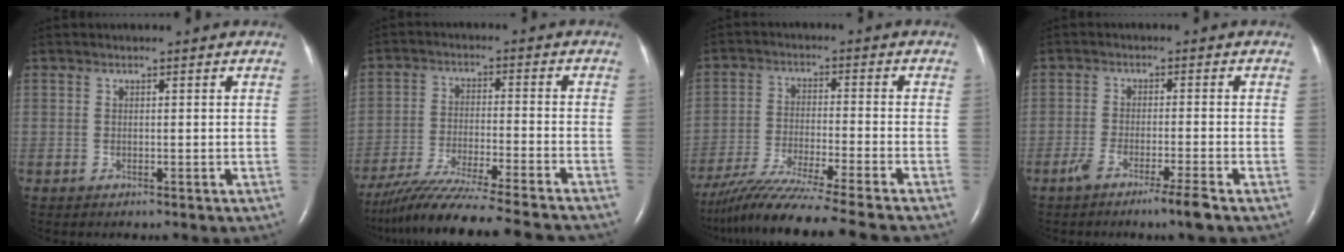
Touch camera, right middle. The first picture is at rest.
{"total": 20.8, "force": [-18.5, -0.5, 9.4], "torque": [-0.154, -0.054, -0.286]}
{"total": 17.6, "force": [-15.3, -2.1, 8.5], "torque": [-0.158, -0.048, -0.253]}
{"total": 4.8, "force": [-3.3, -0.5, 3.5], "torque": [-0.065, -0.010, -0.064]}